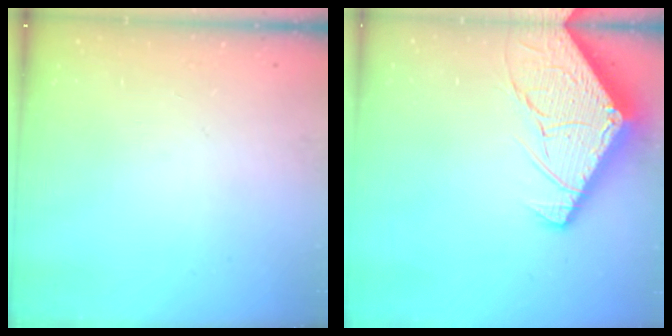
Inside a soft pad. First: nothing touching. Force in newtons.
{"total": 15.4, "press": 15.3, "slide": 1.6}